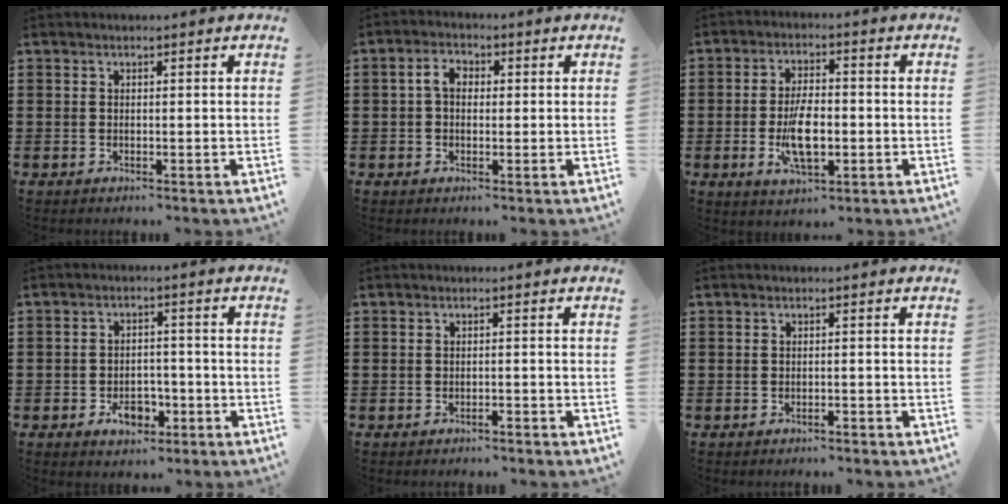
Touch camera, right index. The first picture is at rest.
{"total": 3.4, "force": [0.2, 2.3, 2.5], "torque": [-0.053, 0.013, 0.000]}
{"total": 7.5, "force": [-1.6, 3.2, 6.5], "torque": [-0.137, -0.002, -0.032]}
{"total": 4.7, "force": [-2.2, 3.0, 2.9], "torque": [-0.040, 0.006, -0.040]}
{"total": 1.3, "force": [-1.2, -0.2, 0.6], "torque": [-0.012, -0.002, -0.022]}
{"total": 0.8, "force": [-0.8, 0.0, 0.3], "torque": [-0.009, -0.004, -0.015]}